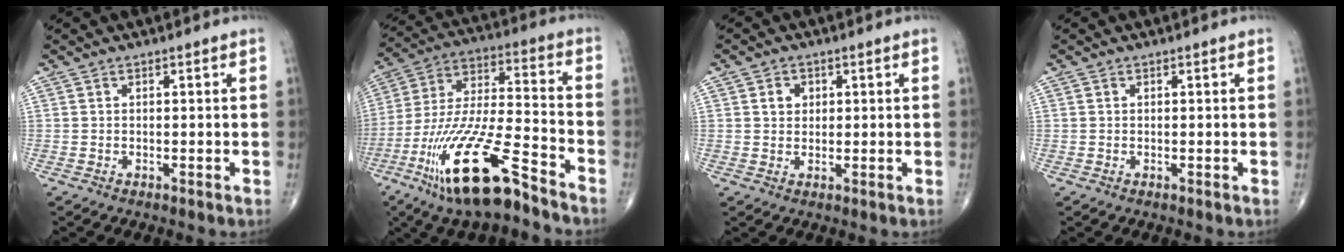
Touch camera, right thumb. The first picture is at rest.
{"total": 21.5, "force": [-13.1, 4.8, 16.3], "torque": [-0.358, 0.042, -0.241]}
{"total": 2.9, "force": [0.8, 2.4, 1.3], "torque": [-0.007, -0.001, 0.013]}
{"total": 0.0}